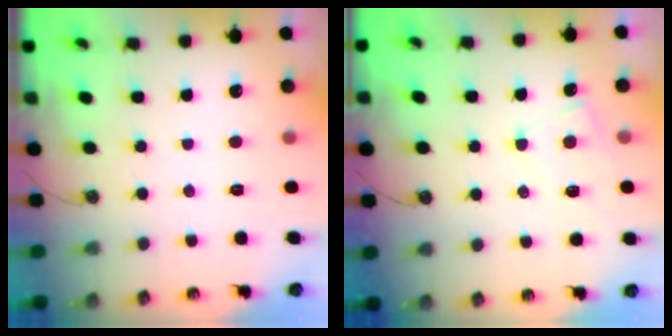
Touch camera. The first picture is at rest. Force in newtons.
{"total": 1.6, "press": 1.6, "slide": 0.5}